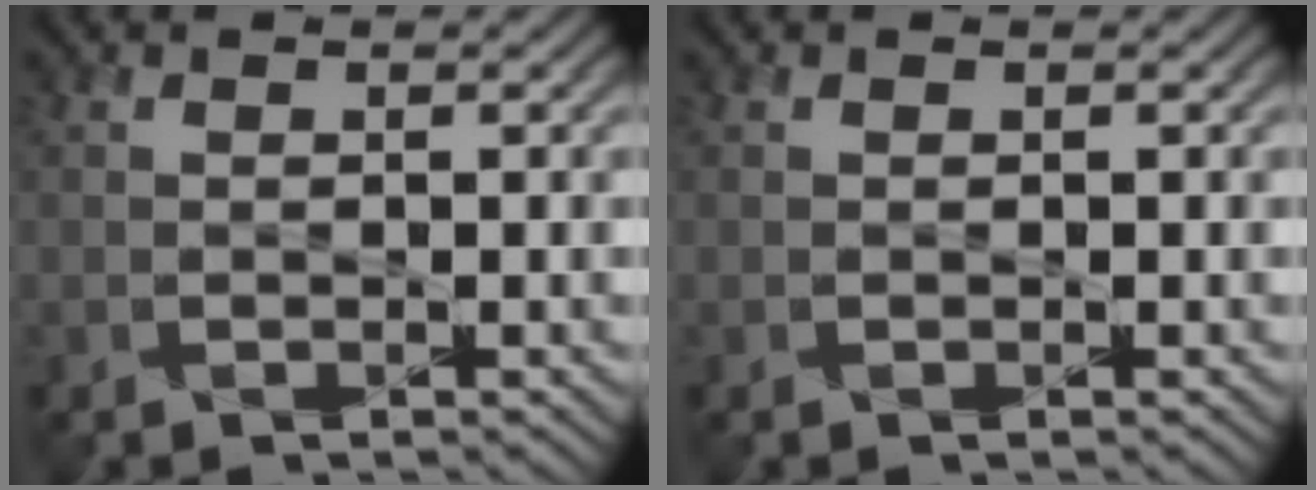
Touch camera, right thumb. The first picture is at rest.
{"total": 0.0}